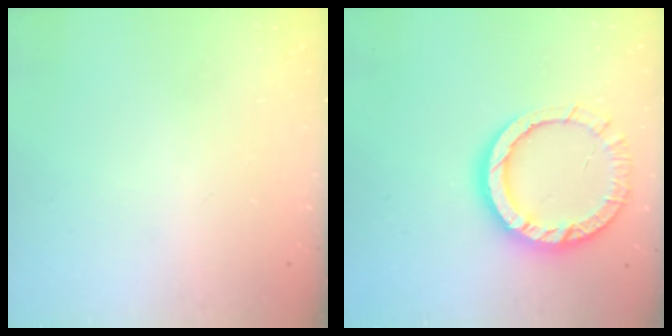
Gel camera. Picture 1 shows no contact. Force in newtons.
{"total": 14.0, "press": 14.0, "slide": 1.2}